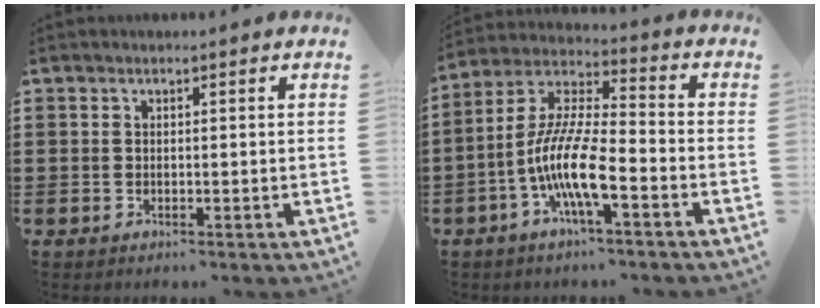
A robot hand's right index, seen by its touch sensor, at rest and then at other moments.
{"total": 11.0, "force": [-4.9, 2.5, 9.6], "torque": [-0.213, -0.014, -0.097]}